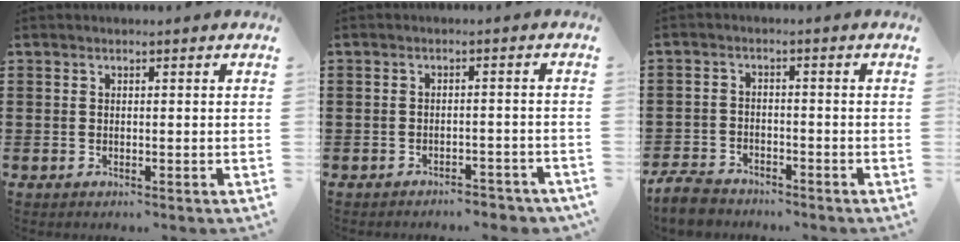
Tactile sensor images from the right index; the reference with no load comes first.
{"total": 2.5, "force": [-2.4, 0.1, 0.3], "torque": [-0.011, -0.001, -0.050]}
{"total": 4.1, "force": [-3.9, 1.0, 0.9], "torque": [-0.031, 0.000, -0.081]}